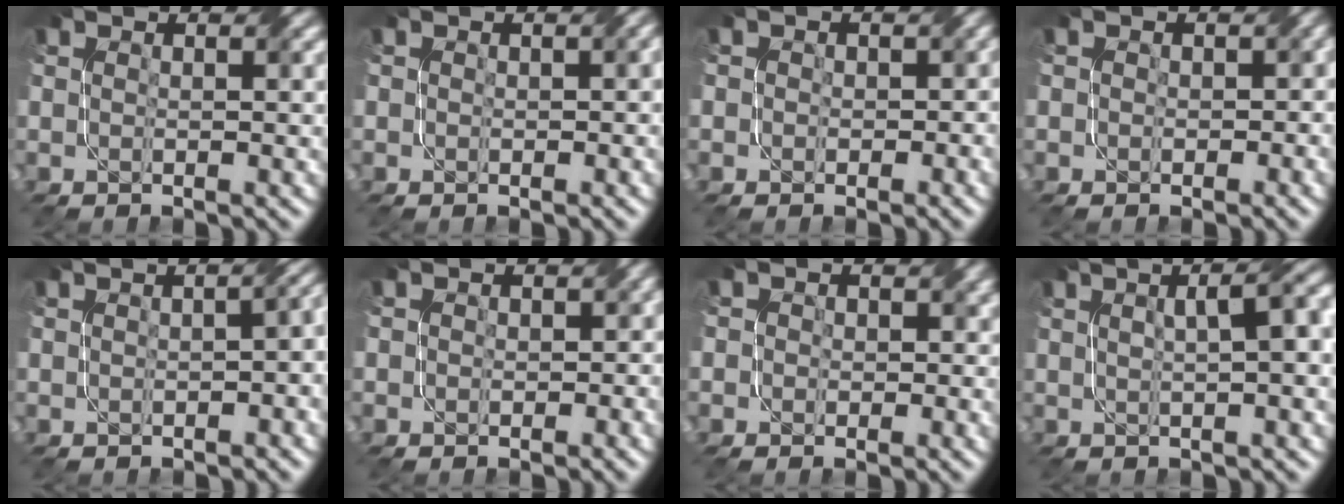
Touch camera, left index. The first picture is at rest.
{"total": 0.7, "force": [0.0, 0.6, 0.4], "torque": [-0.001, 0.003, 0.006]}
{"total": 2.4, "force": [0.2, 2.2, 0.9], "torque": [0.007, 0.007, -0.006]}
{"total": 1.8, "force": [0.0, 1.7, 0.7], "torque": [0.009, 0.000, 0.001]}
{"total": 4.8, "force": [-0.2, 2.4, 4.2], "torque": [-0.019, 0.007, 0.004]}
{"total": 1.9, "force": [0.0, 1.8, 0.7], "torque": [0.009, 0.001, 0.001]}
{"total": 2.7, "force": [0.5, 2.5, 0.8], "torque": [0.006, 0.011, -0.013]}
{"total": 5.3, "force": [1.3, 1.5, 4.9], "torque": [-0.044, 0.025, 0.018]}